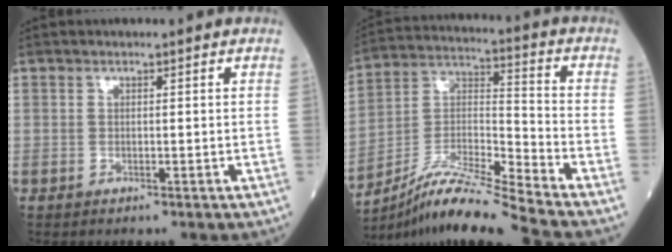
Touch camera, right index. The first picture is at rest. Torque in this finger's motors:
{"motor_torque": [-0.44, -0.61, 0.18, 0.03]}